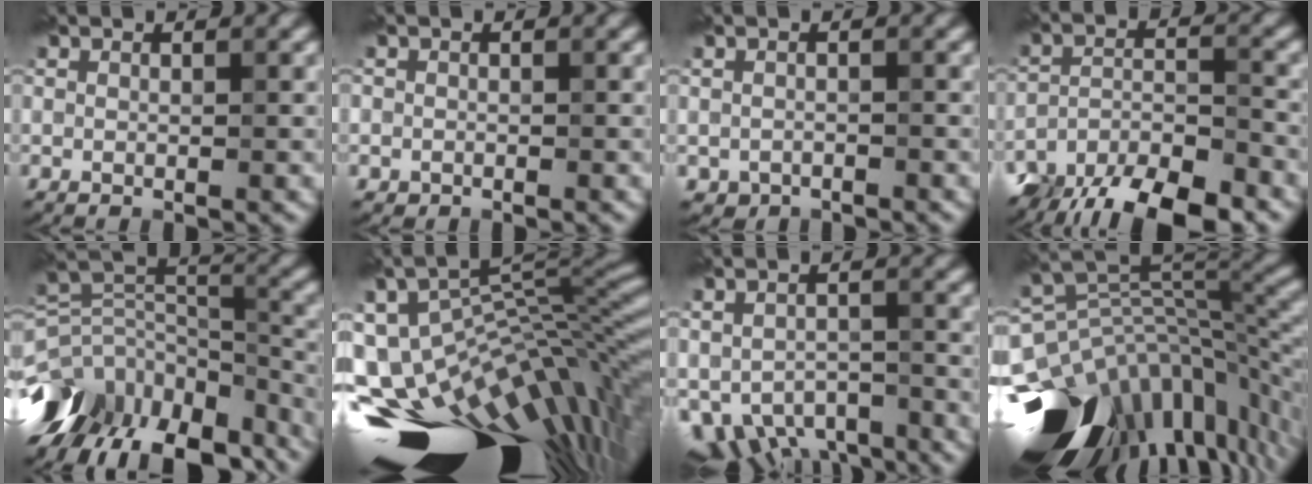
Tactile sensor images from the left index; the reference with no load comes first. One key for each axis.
{"total": 0.8, "fx": -0.3, "fy": 0.8, "fz": -0.1, "tx": 0.011, "ty": -0.004, "tz": -0.007}
{"total": 1.1, "fx": -0.8, "fy": 0.7, "fz": 0.1, "tx": 0.001, "ty": -0.006, "tz": -0.016}
{"total": 9.5, "fx": -7.6, "fy": 3.1, "fz": 4.6, "tx": -0.075, "ty": -0.009, "tz": -0.131}
{"total": 14.3, "fx": -9.1, "fy": 8.3, "fz": 7.3, "tx": -0.175, "ty": 0.010, "tz": -0.128}
{"total": 18.8, "fx": -7.9, "fy": 8.6, "fz": 14.7, "tx": -0.231, "ty": -0.010, "tz": -0.099}
{"total": 6.2, "fx": -4.0, "fy": 3.4, "fz": 3.3, "tx": -0.050, "ty": -0.024, "tz": -0.058}
{"total": 16.0, "fx": -7.7, "fy": 8.9, "fz": 10.8, "tx": -0.202, "ty": -0.028, "tz": -0.106}